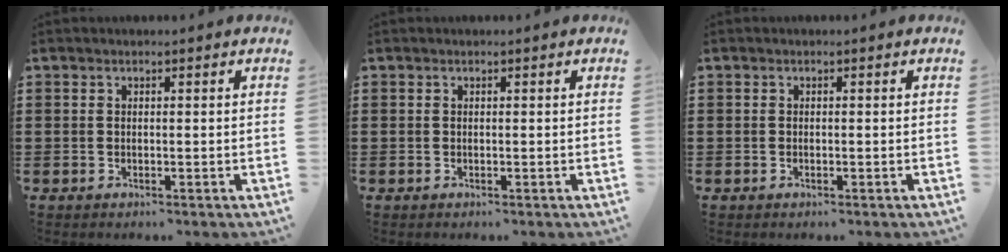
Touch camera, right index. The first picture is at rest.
{"total": 0.0}
{"total": 0.0}